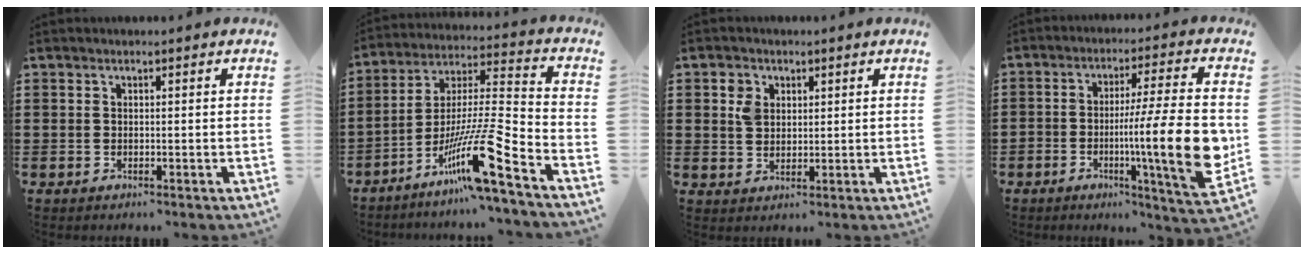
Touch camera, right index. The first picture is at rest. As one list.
[{"total": 14.4, "force": [-9.1, 0.5, 11.2], "torque": [-0.212, -0.006, -0.170]}, {"total": 3.1, "force": [1.3, 2.5, 1.4], "torque": [-0.037, 0.010, 0.023]}, {"total": 14.7, "force": [-2.6, 1.3, 14.4], "torque": [-0.223, -0.021, -0.050]}]